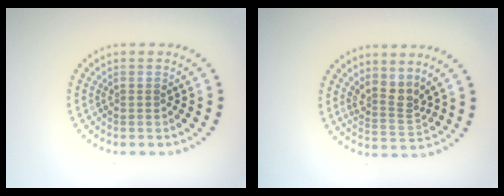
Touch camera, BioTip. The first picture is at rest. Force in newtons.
{"total": 2.6, "press": 1.7, "slide": 2.0}